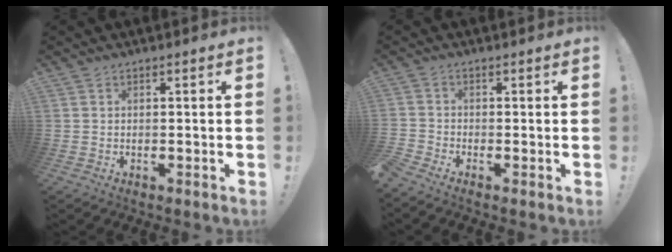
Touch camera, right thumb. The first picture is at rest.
{"total": 1.8, "force": [-0.9, 1.2, 0.9], "torque": [-0.033, 0.002, -0.019]}